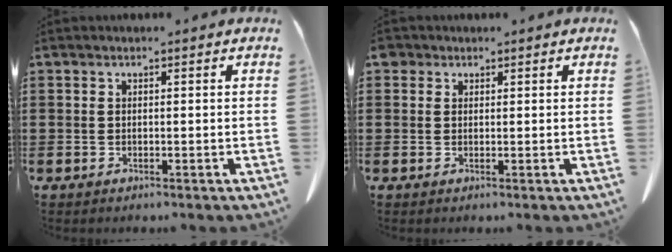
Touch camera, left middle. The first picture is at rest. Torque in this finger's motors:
{"motor_torque": [0.04, -0.04, 0.00, 0.00]}